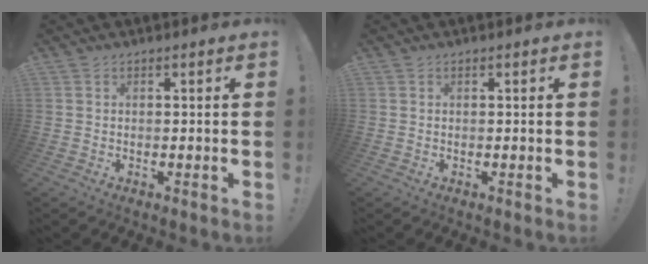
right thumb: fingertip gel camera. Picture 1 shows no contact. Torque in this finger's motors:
{"motor_torque": [0.10, 0.03, 0.28, 0.05, -0.04]}